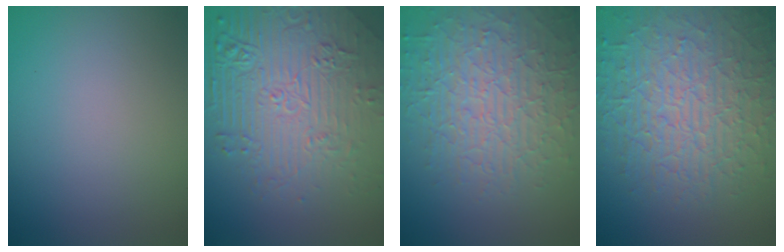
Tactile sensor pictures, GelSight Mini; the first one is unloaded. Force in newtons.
{"total": 8.3, "press": 5.8, "slide": 5.9}
{"total": 6.9, "press": 5.2, "slide": 4.6}
{"total": 8.9, "press": 6.2, "slide": 6.4}